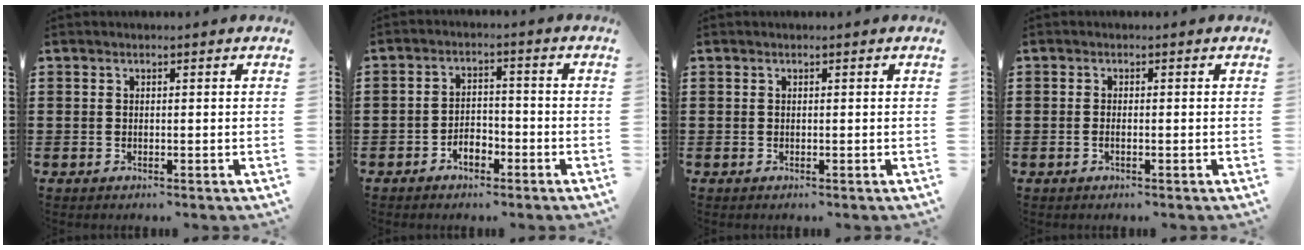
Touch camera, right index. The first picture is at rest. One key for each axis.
{"total": 3.3, "fx": -2.4, "fy": 1.6, "fz": 1.5, "tx": -0.030, "ty": 0.006, "tz": -0.048}
{"total": 0.0}
{"total": 0.7, "fx": -0.3, "fy": 0.0, "fz": 0.6, "tx": -0.014, "ty": -0.007, "tz": -0.004}